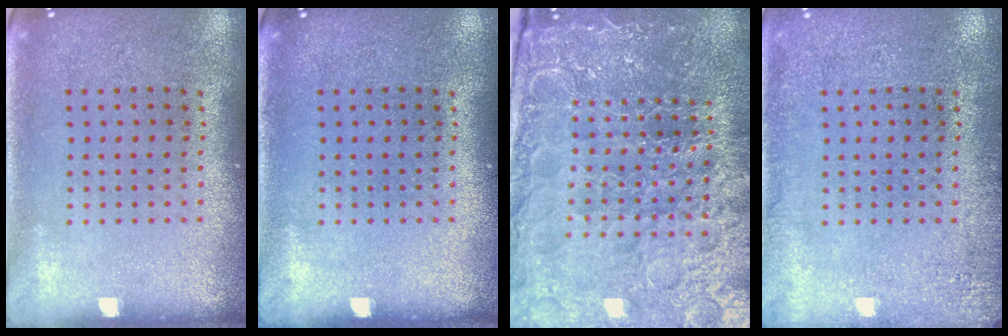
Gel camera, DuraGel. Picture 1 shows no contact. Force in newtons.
{"total": 0.0}
{"total": 5.5, "press": 5.0, "slide": 2.3}
{"total": 2.0, "press": 2.0, "slide": 0.3}